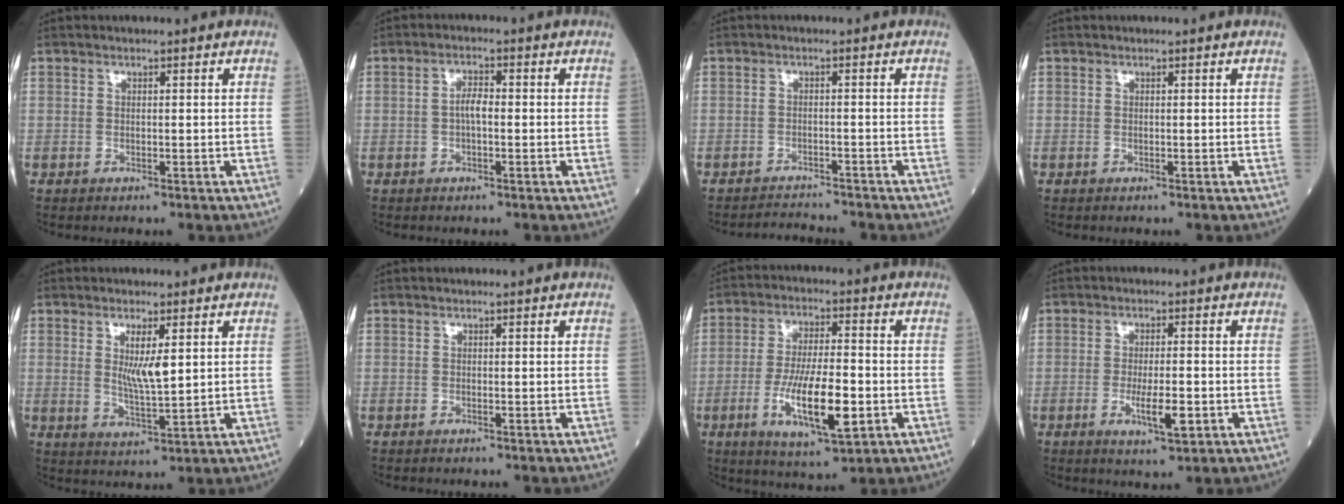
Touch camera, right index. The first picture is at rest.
{"total": 2.4, "force": [-0.3, 0.8, 2.3], "torque": [-0.041, 0.007, -0.007]}
{"total": 3.3, "force": [-3.2, -0.5, -0.1], "torque": [0.002, -0.016, -0.052]}
{"total": 0.0}
{"total": 5.1, "force": [1.5, 0.8, 4.8], "torque": [-0.090, -0.011, 0.030]}
{"total": 0.0}
{"total": 11.6, "force": [-3.1, 2.5, 10.8], "torque": [-0.204, -0.012, -0.050]}
{"total": 5.3, "force": [-1.6, 1.1, 5.0], "torque": [-0.087, -0.006, -0.023]}